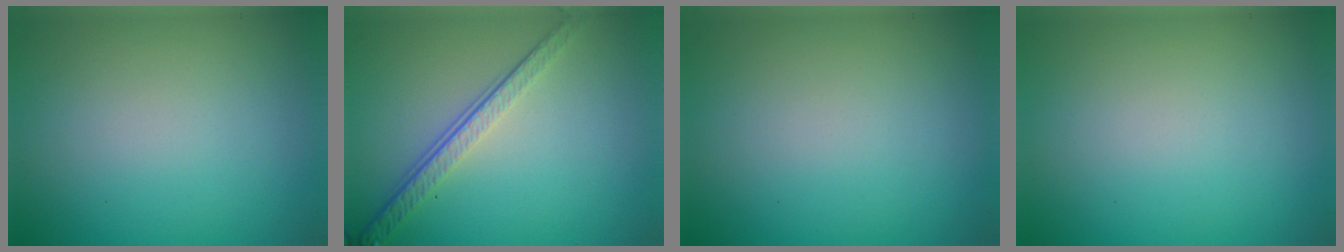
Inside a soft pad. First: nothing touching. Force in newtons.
{"total": 4.0, "press": 2.8, "slide": 2.9}
{"total": 0.0}
{"total": 0.0}